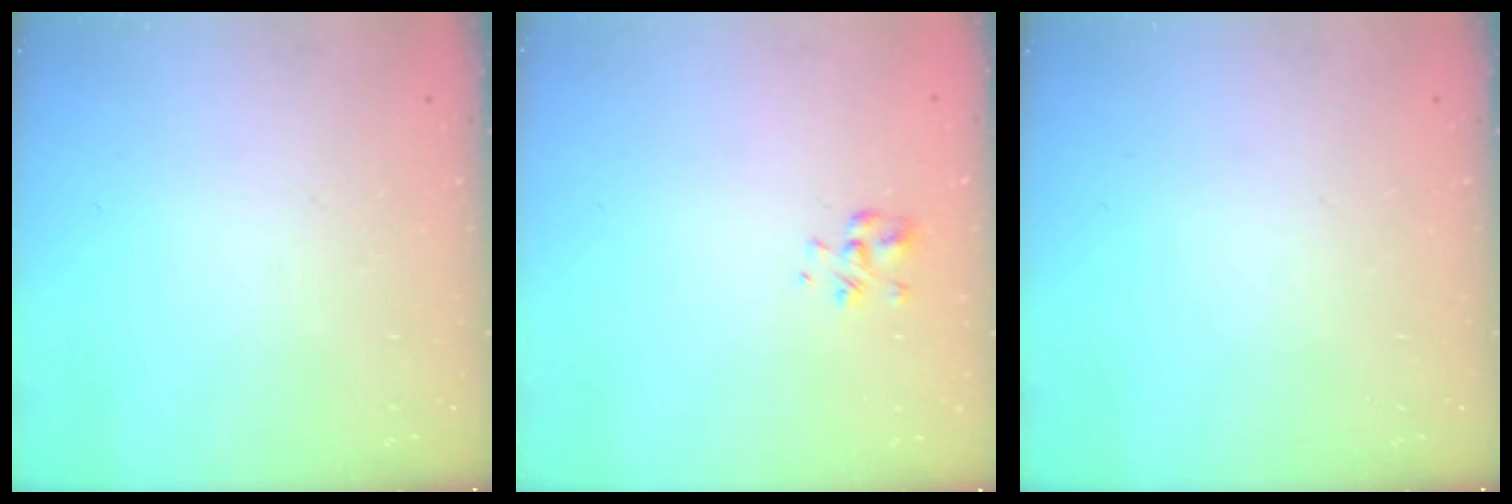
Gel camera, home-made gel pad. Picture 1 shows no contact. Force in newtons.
{"total": 2.2, "press": 2.1, "slide": 0.8}
{"total": 0.0}